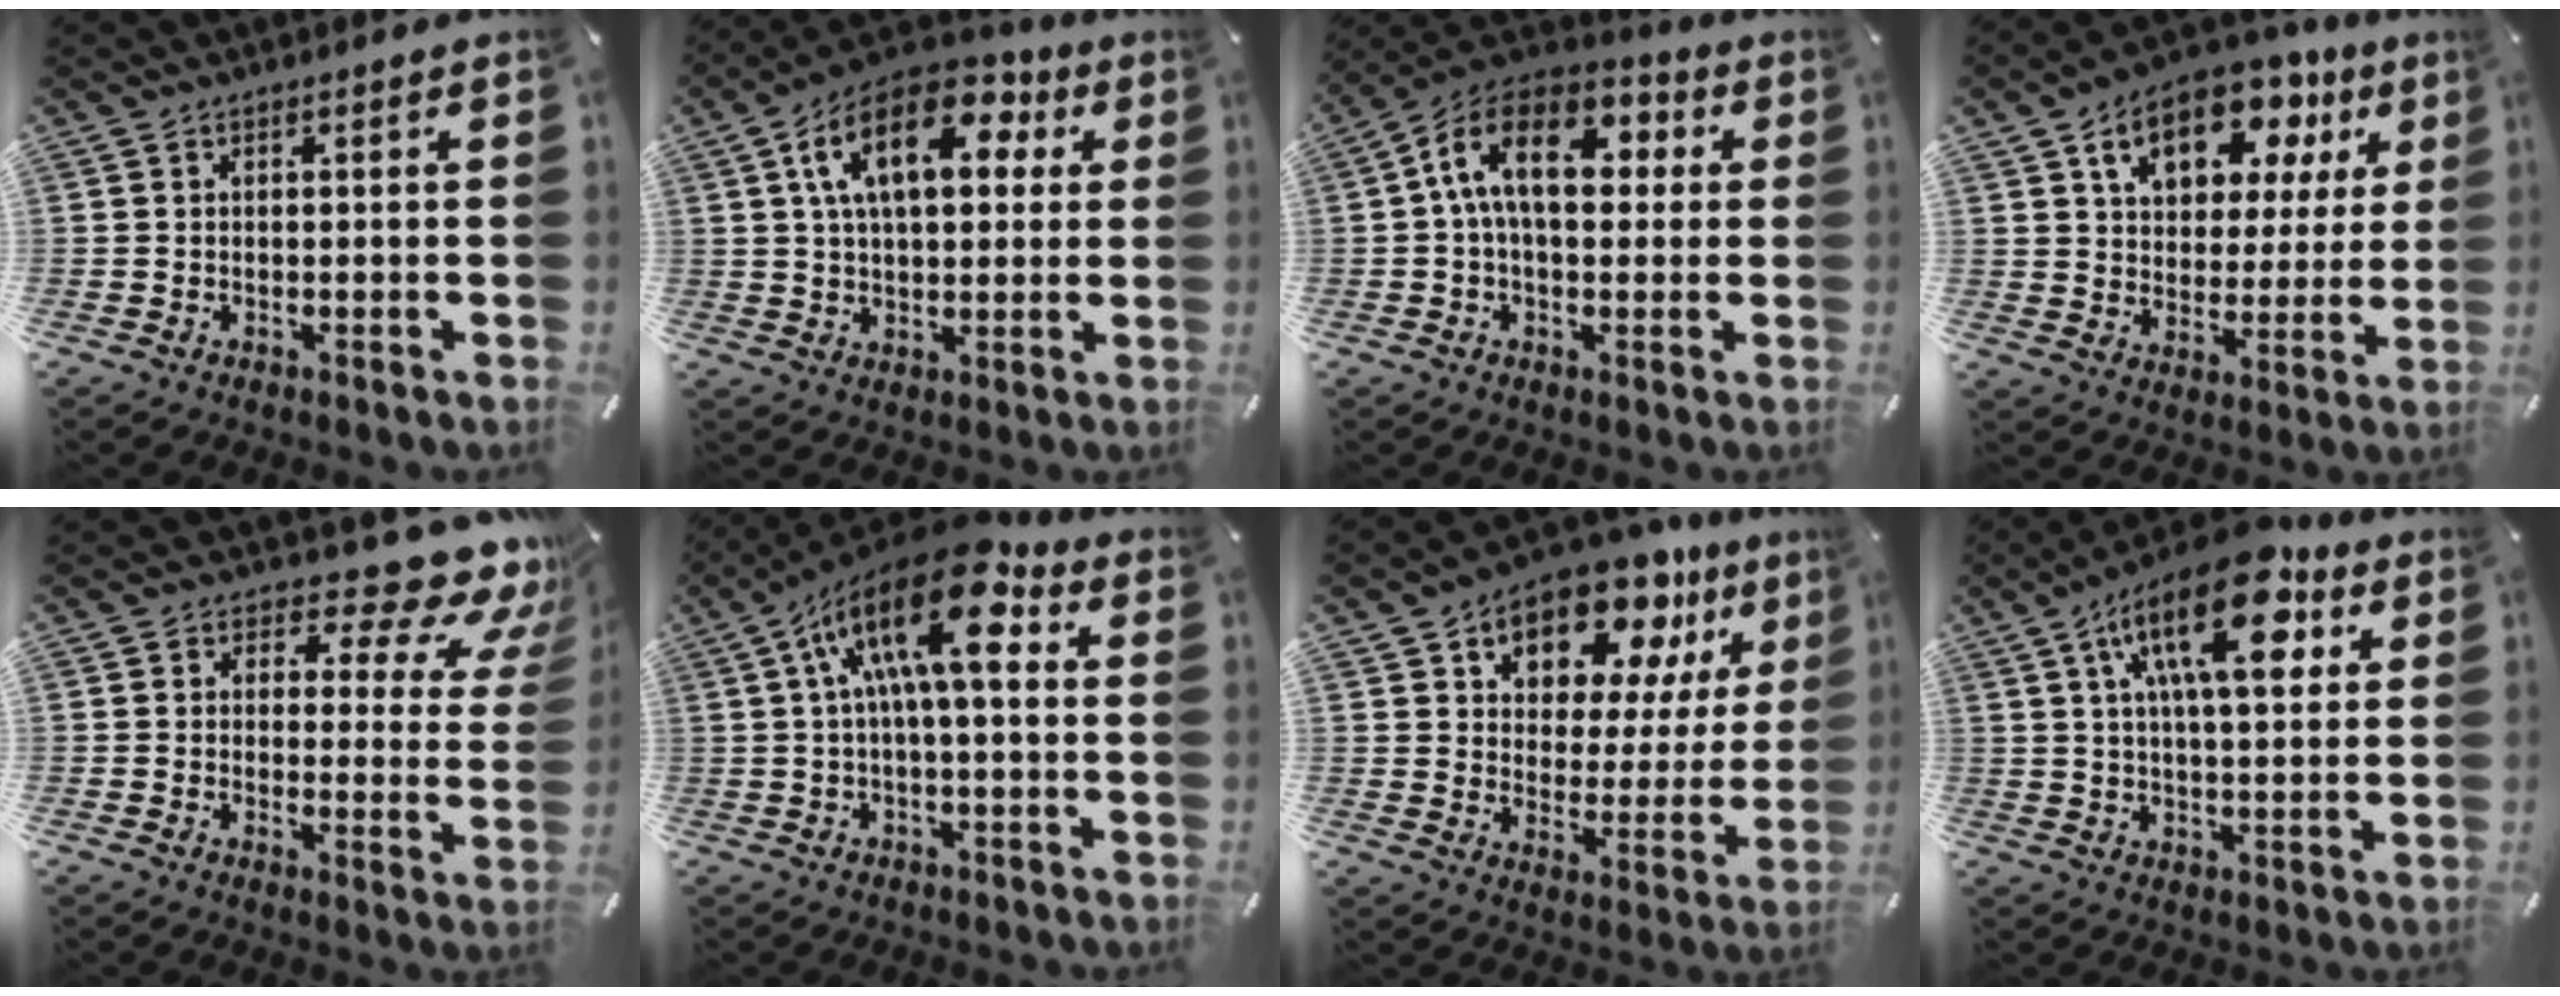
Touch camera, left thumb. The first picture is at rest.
{"total": 16.9, "force": [6.0, 9.2, 12.8], "torque": [-0.224, -0.005, 0.099]}
{"total": 14.7, "force": [2.7, 8.8, 11.4], "torque": [-0.208, 0.001, 0.047]}
{"total": 15.5, "force": [8.4, 10.0, 8.4], "torque": [-0.130, -0.035, 0.146]}
{"total": 12.3, "force": [8.6, 4.6, 7.5], "torque": [-0.098, -0.074, 0.143]}
{"total": 17.4, "force": [5.2, 6.1, 15.5], "torque": [-0.287, -0.027, 0.080]}
{"total": 15.1, "force": [10.9, 8.1, 6.5], "torque": [-0.110, -0.080, 0.192]}
{"total": 19.3, "force": [8.4, 8.1, 15.4], "torque": [-0.250, -0.021, 0.132]}